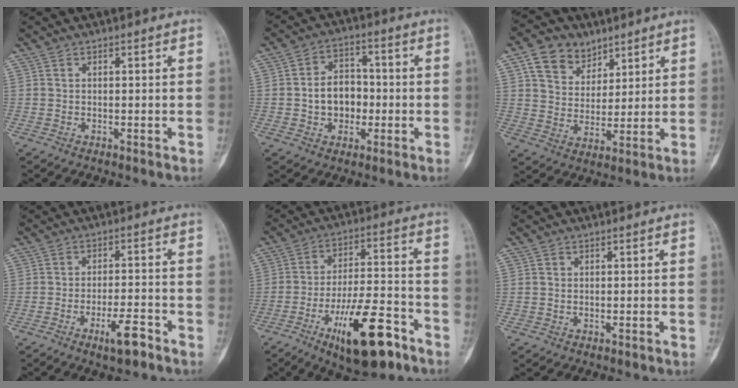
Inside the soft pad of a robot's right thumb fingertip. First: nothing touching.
{"total": 8.7, "force": [-1.1, 6.8, 5.4], "torque": [-0.052, 0.023, -0.023]}
{"total": 10.3, "force": [5.8, 7.4, 4.0], "torque": [-0.046, -0.022, 0.107]}
{"total": 6.0, "force": [-3.7, 1.6, 4.5], "torque": [-0.077, 0.022, -0.058]}
{"total": 17.2, "force": [-9.4, 5.8, 13.2], "torque": [-0.209, 0.060, -0.146]}
{"total": 0.6, "force": [-0.1, 0.6, 0.1], "torque": [0.001, 0.004, -0.002]}